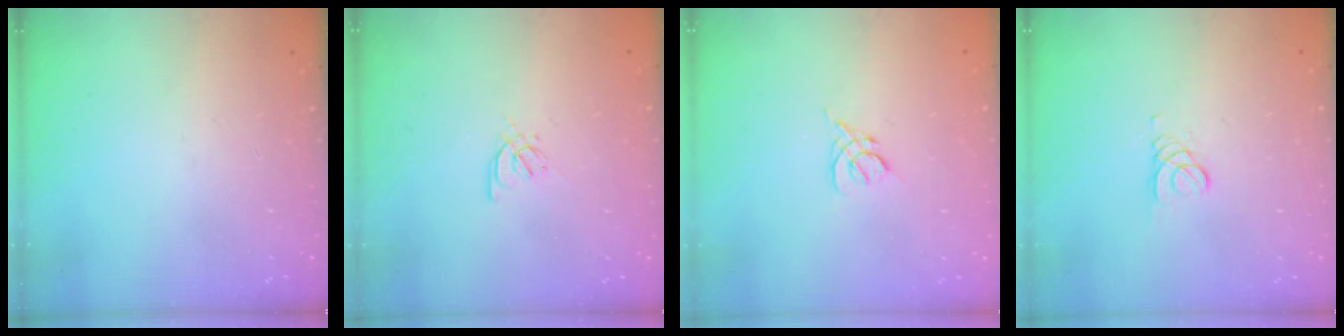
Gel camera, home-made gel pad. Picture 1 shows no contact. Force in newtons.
{"total": 2.4, "press": 2.4, "slide": 0.6}
{"total": 2.8, "press": 2.8, "slide": 0.7}
{"total": 1.5, "press": 1.5, "slide": 0.1}